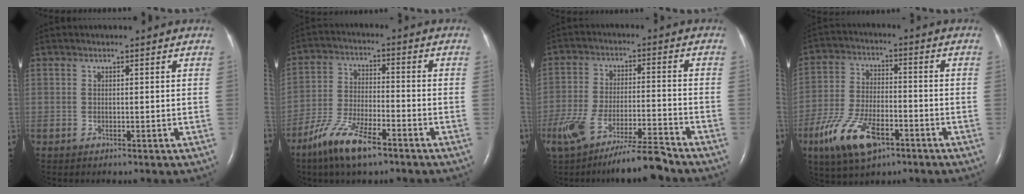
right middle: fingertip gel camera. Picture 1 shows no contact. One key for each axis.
{"total": 10.2, "fx": -6.8, "fy": 2.4, "fz": 7.1, "tx": -0.147, "ty": -0.016, "tz": -0.130}
{"total": 11.9, "fx": -9.6, "fy": 0.7, "fz": 7.1, "tx": -0.133, "ty": -0.017, "tz": -0.166}
{"total": 11.8, "fx": -6.3, "fy": 4.8, "fz": 8.7, "tx": -0.184, "ty": -0.006, "tz": -0.112}